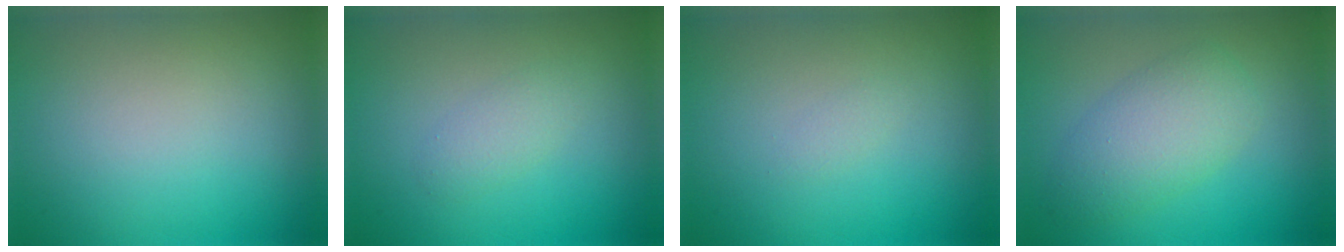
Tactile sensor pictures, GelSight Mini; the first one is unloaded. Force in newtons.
{"total": 1.5, "press": 1.5, "slide": 0.1}
{"total": 0.6, "press": 0.6, "slide": 0.0}
{"total": 4.3, "press": 4.3, "slide": 0.2}